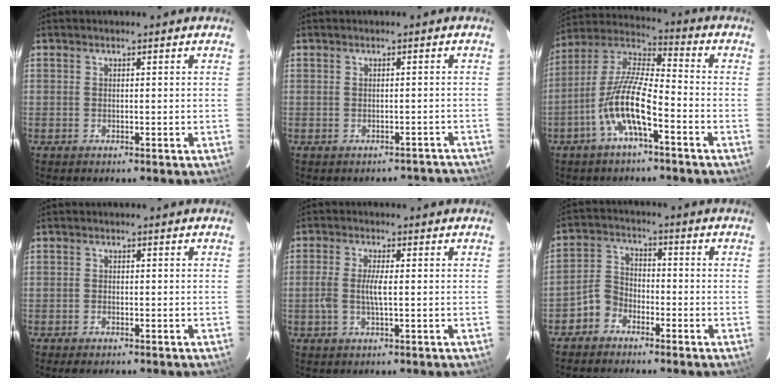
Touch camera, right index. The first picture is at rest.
{"total": 7.1, "force": [-6.5, 2.8, 0.5], "torque": [0.016, 0.031, -0.057]}
{"total": 12.1, "force": [-5.4, 2.8, 10.4], "torque": [-0.216, 0.001, -0.108]}
{"total": 1.4, "force": [-1.1, 0.5, 0.7], "torque": [-0.017, -0.001, -0.021]}
{"total": 4.3, "force": [-0.4, 0.9, 4.2], "torque": [-0.085, 0.001, -0.009]}
{"total": 5.1, "force": [-3.5, 3.5, 1.3], "torque": [-0.026, 0.023, -0.071]}